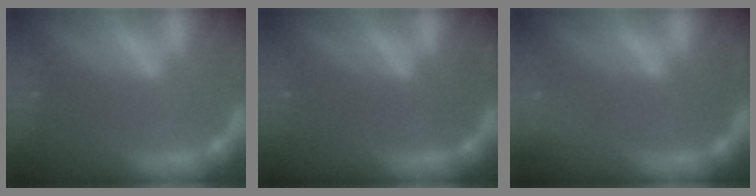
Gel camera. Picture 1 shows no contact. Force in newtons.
{"total": 0.0}
{"total": 3.0}